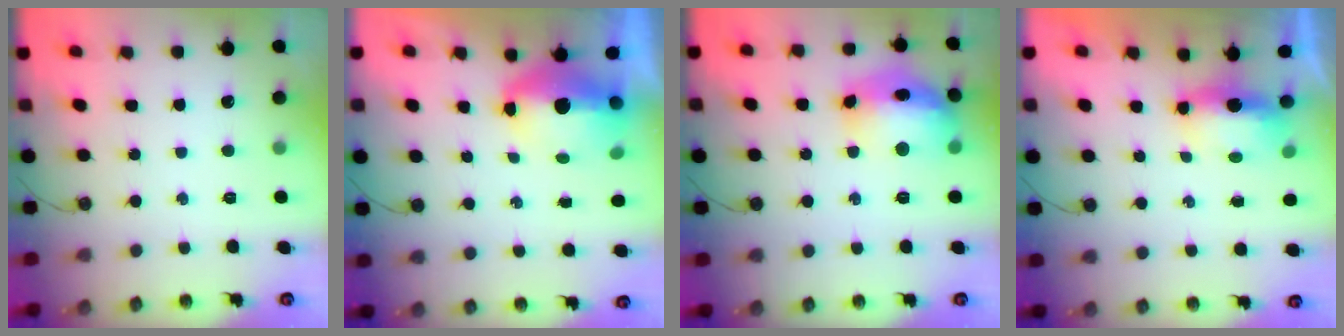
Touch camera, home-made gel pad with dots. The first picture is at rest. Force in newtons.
{"total": 8.9, "press": 8.8, "slide": 1.1}
{"total": 16.9, "press": 16.8, "slide": 1.3}
{"total": 7.0, "press": 6.1, "slide": 3.3}